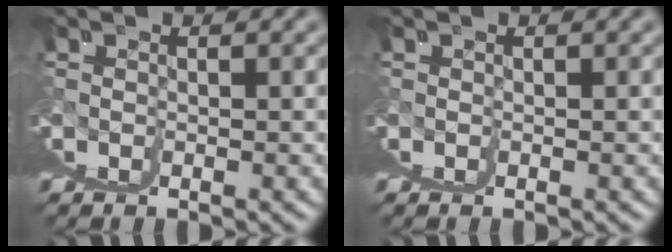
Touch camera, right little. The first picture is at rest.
{"total": 0.0}